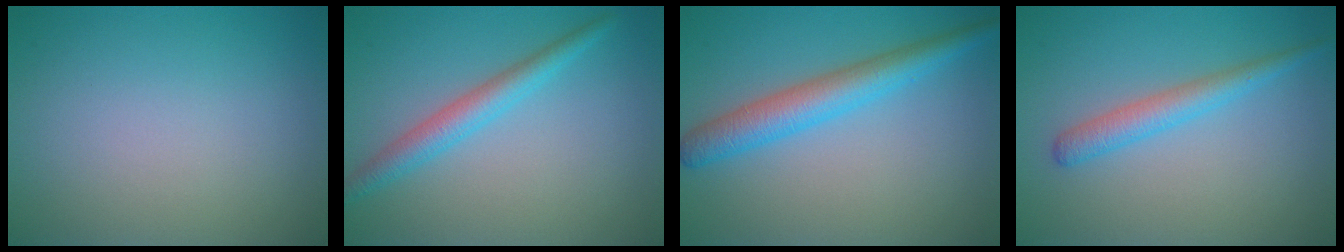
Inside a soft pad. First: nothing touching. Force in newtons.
{"total": 2.9, "press": 2.9, "slide": 0.1}
{"total": 4.4, "press": 4.4, "slide": 0.1}
{"total": 2.7, "press": 2.6, "slide": 0.1}